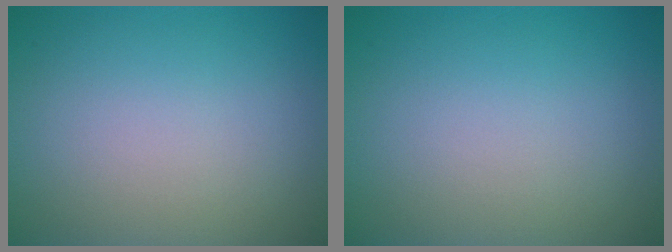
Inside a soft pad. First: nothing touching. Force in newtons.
{"total": 0.0}